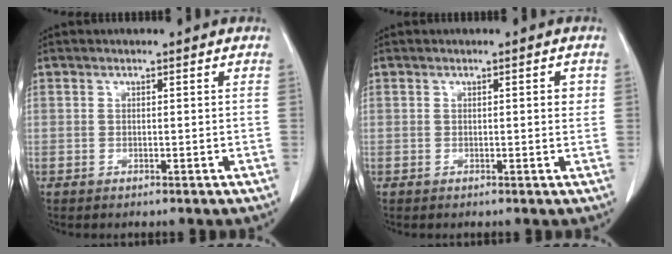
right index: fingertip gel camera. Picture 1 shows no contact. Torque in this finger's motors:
{"motor_torque": [-0.05, 0.04, 0.00, -0.01]}